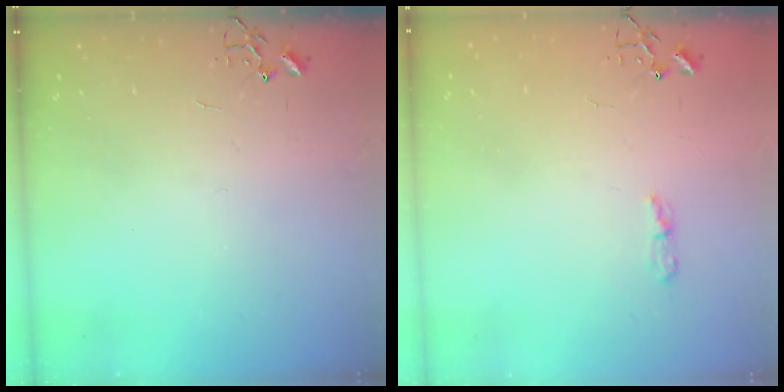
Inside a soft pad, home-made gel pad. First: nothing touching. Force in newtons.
{"total": 4.7, "press": 4.7, "slide": 0.7}